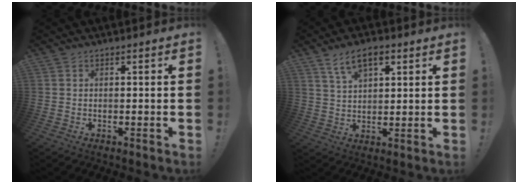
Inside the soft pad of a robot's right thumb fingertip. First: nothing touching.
{"total": 8.7, "force": [4.7, 4.3, 5.9], "torque": [-0.097, -0.006, 0.087]}